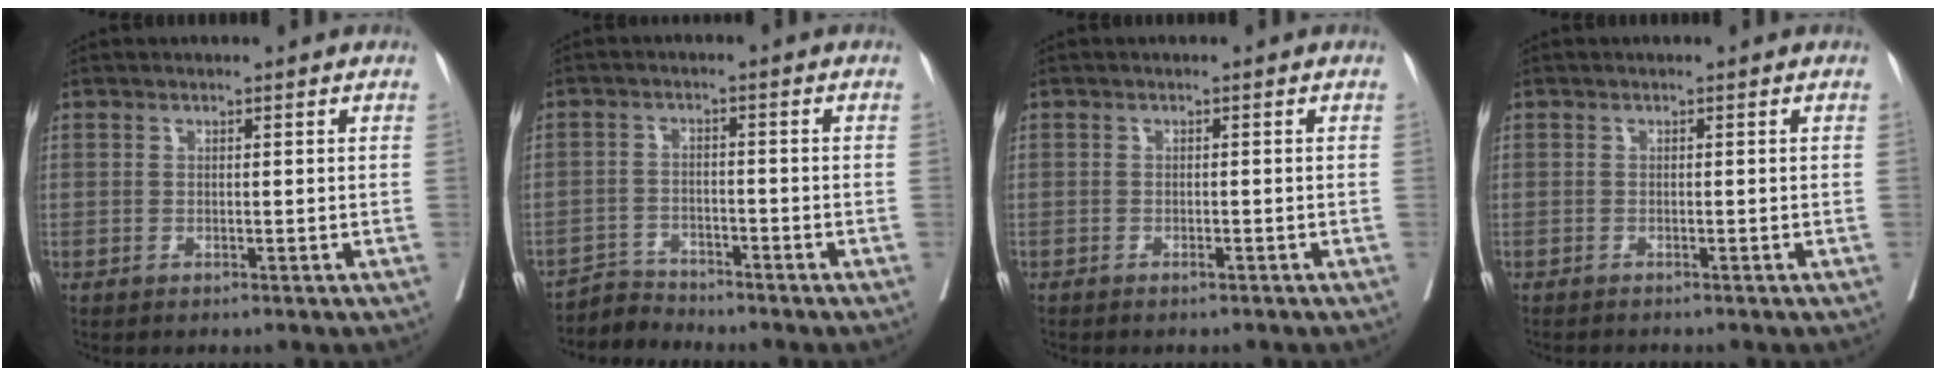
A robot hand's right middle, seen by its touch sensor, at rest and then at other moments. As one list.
[{"total": 3.5, "force": [-3.2, 0.2, -1.4], "torque": [0.032, -0.004, -0.058]}, {"total": 0.6, "force": [-0.6, 0.0, 0.3], "torque": [-0.016, -0.002, -0.010]}, {"total": 1.7, "force": [-1.6, 0.0, 0.5], "torque": [-0.011, -0.004, -0.022]}]